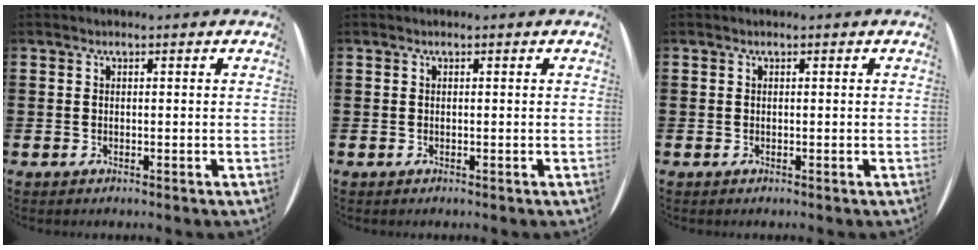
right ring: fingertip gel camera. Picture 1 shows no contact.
{"total": 0.0}
{"total": 0.0}